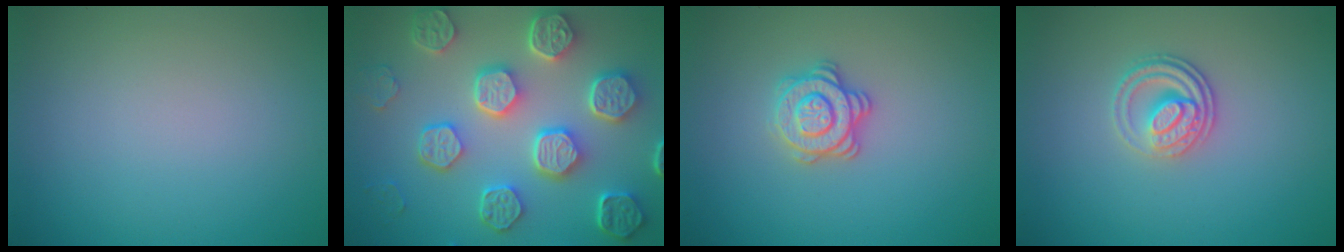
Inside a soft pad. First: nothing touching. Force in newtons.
{"total": 8.4, "press": 6.5, "slide": 5.3}
{"total": 2.9, "press": 2.7, "slide": 1.1}
{"total": 2.8, "press": 2.5, "slide": 1.3}